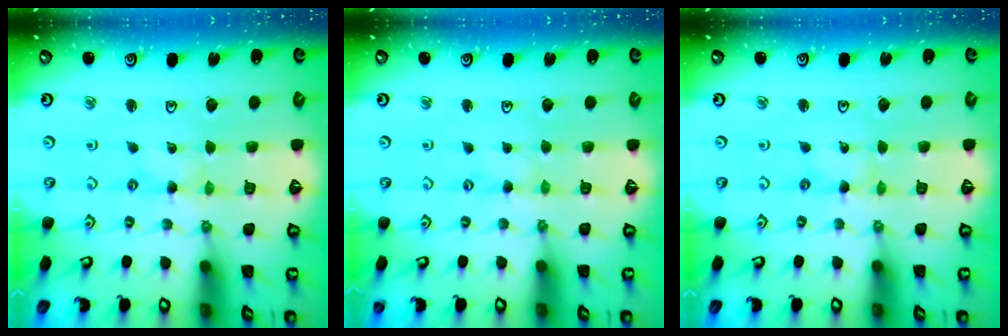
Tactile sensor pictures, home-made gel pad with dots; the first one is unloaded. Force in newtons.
{"total": 0.0}
{"total": 0.0}